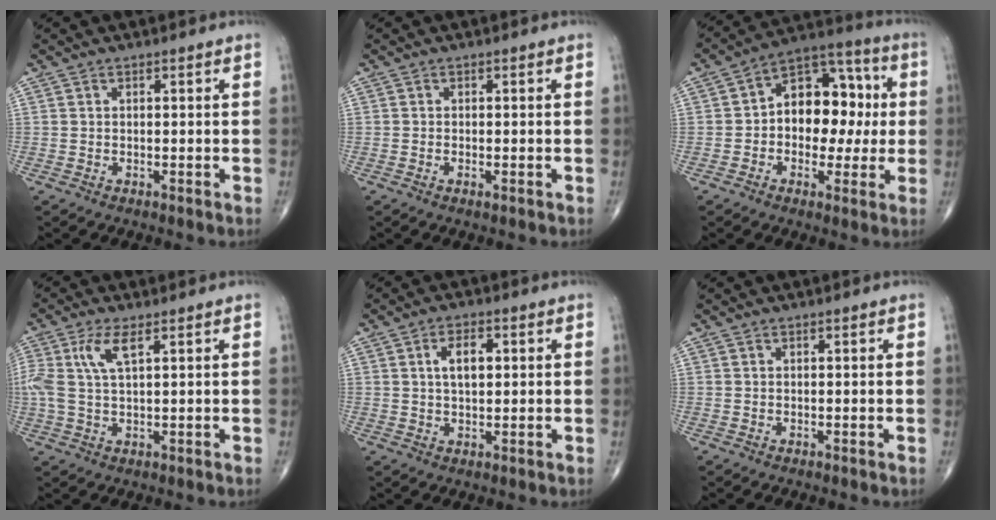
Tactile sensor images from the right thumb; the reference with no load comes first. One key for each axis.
{"total": 0.8, "fx": -0.3, "fy": 0.3, "fz": 0.7, "tx": -0.014, "ty": -0.002, "tz": -0.006}
{"total": 15.1, "fx": 0.4, "fy": 10.2, "fz": 11.1, "tx": -0.109, "ty": 0.040, "tz": -0.005}
{"total": 6.2, "fx": 2.2, "fy": 2.1, "fz": 5.4, "tx": -0.138, "ty": 0.005, "tz": 0.045}
{"total": 5.3, "fx": 1.2, "fy": 2.8, "fz": 4.3, "tx": -0.068, "ty": 0.002, "tz": 0.018}
{"total": 0.0}